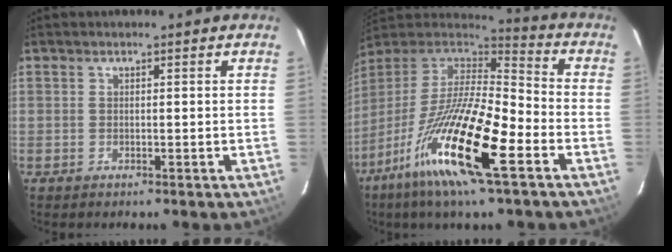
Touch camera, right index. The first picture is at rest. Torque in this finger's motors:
{"motor_torque": [1.44, -0.70, 1.05, 0.21]}